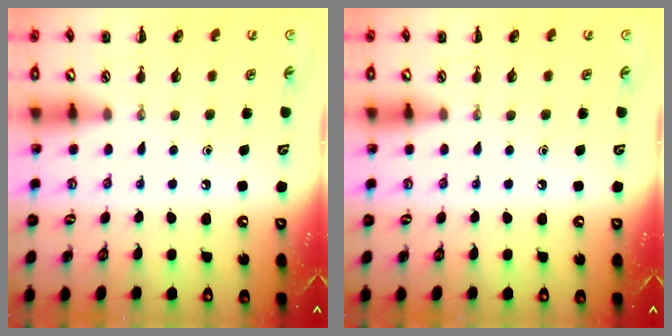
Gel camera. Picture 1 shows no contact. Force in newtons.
{"total": 0.0}